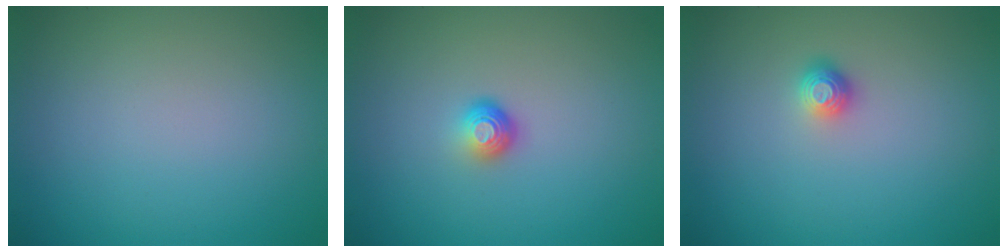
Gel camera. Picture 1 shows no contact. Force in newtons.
{"total": 1.7, "press": 1.1, "slide": 1.3}
{"total": 1.1, "press": 1.0, "slide": 0.5}